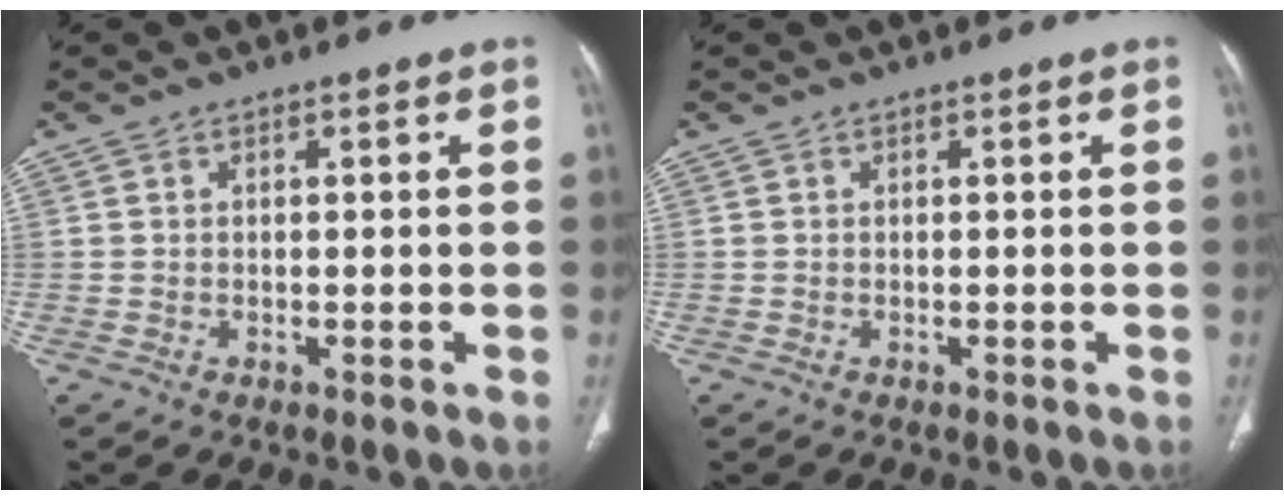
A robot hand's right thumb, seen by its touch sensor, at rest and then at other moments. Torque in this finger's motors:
{"motor_torque": [-0.42, -0.10, 0.37, -0.07, -0.03]}